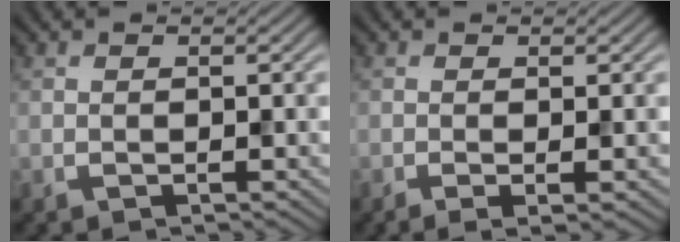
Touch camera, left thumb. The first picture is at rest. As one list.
[{"total": 1.9, "force": [-0.4, 0.4, 1.8], "torque": [-0.027, -0.005, -0.008]}]